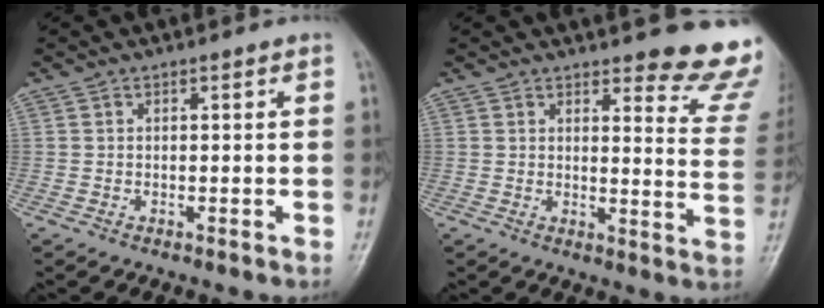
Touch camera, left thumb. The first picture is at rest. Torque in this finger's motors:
{"motor_torque": [0.77, 0.59, 1.45, -1.32, 0.05]}